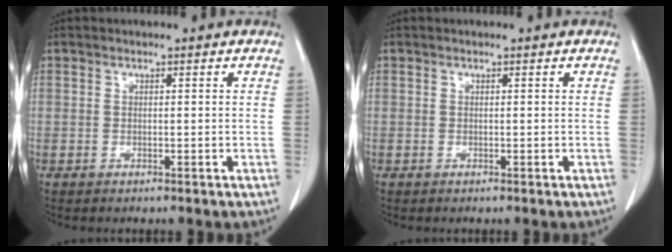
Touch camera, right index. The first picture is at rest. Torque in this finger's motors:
{"motor_torque": [0.00, 0.00, 0.00, 0.01]}